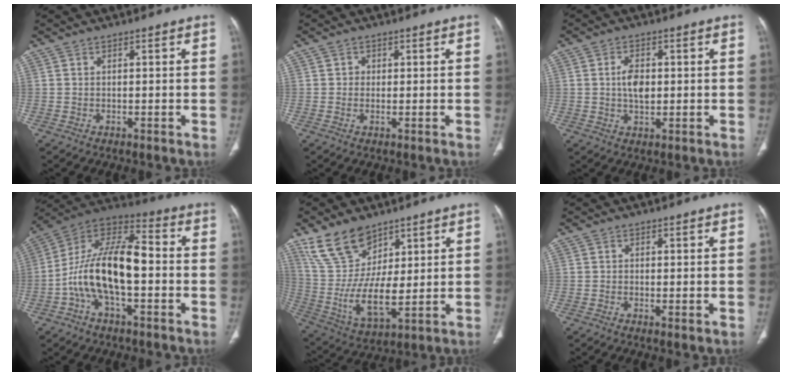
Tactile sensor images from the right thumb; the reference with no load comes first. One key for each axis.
{"total": 1.2, "fx": 0.2, "fy": 1.1, "fz": 0.4, "tx": -0.001, "ty": 0.002, "tz": 0.002}
{"total": 4.8, "fx": 0.4, "fy": 2.8, "fz": 3.9, "tx": -0.066, "ty": 0.001, "tz": 0.007}
{"total": 17.2, "fx": -3.0, "fy": 8.2, "fz": 14.8, "tx": -0.266, "ty": 0.051, "tz": -0.059}
{"total": 15.1, "fx": 9.1, "fy": 8.2, "fz": 8.8, "tx": -0.141, "ty": -0.044, "tz": 0.197}
{"total": 0.9, "fx": -0.2, "fy": 0.3, "fz": 0.8, "tx": -0.016, "ty": -0.004, "tz": -0.004}